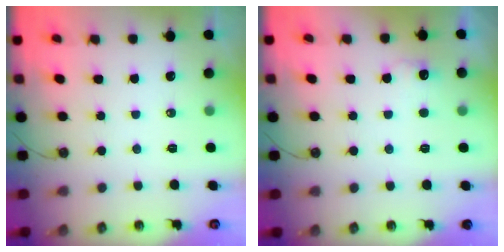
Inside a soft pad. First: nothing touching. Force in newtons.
{"total": 5.0, "press": 4.9, "slide": 1.1}